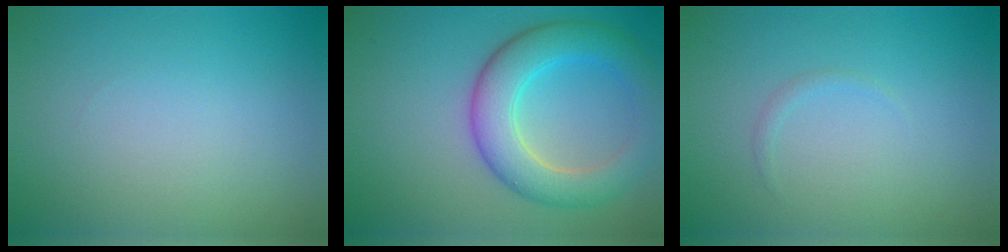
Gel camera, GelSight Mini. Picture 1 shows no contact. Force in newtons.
{"total": 6.2, "press": 6.1, "slide": 0.1}
{"total": 0.5, "press": 0.5, "slide": 0.0}